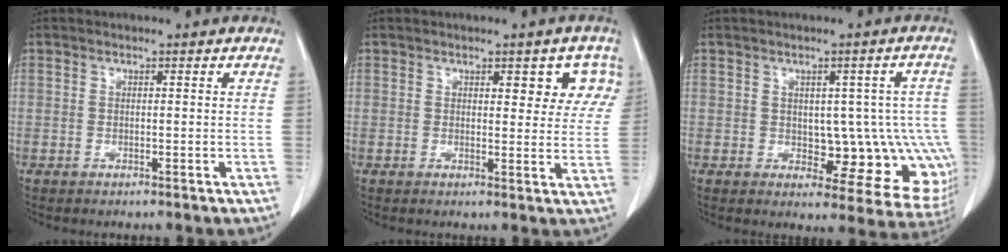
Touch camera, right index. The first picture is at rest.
{"total": 5.6, "force": [2.7, 2.7, 4.0], "torque": [-0.023, 0.006, 0.027]}
{"total": 11.8, "force": [-1.7, 6.5, 9.7], "torque": [-0.083, 0.019, -0.003]}